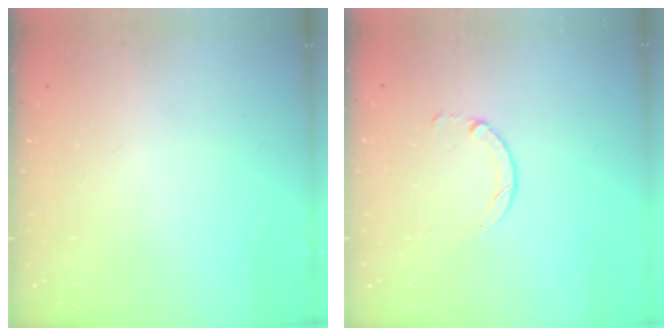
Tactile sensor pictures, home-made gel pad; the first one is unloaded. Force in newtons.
{"total": 1.8, "press": 1.8, "slide": 0.2}